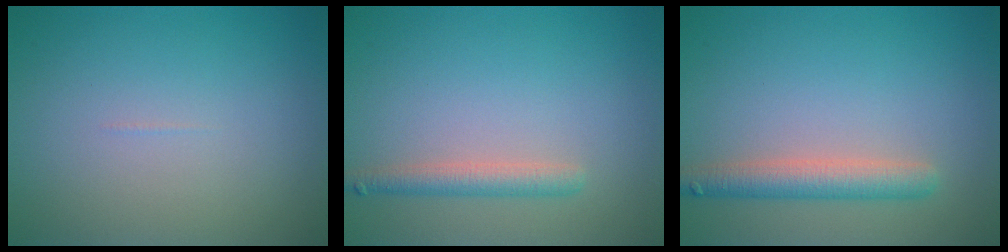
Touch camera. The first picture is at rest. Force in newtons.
{"total": 2.2, "press": 2.2, "slide": 0.1}
{"total": 3.3, "press": 3.3, "slide": 0.2}